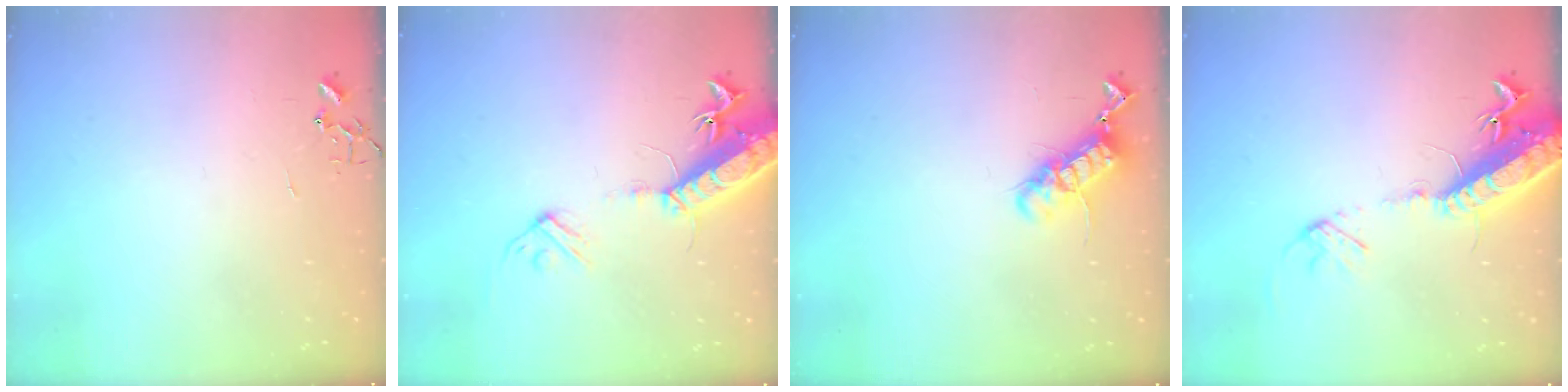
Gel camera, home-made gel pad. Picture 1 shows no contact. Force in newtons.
{"total": 17.3, "press": 16.8, "slide": 3.9}
{"total": 12.7, "press": 12.6, "slide": 1.1}
{"total": 17.8, "press": 17.3, "slide": 4.1}